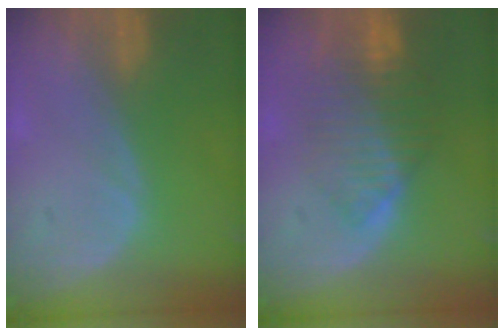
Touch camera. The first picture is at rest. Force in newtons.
{"total": 8.4, "press": 7.3, "slide": 4.1}